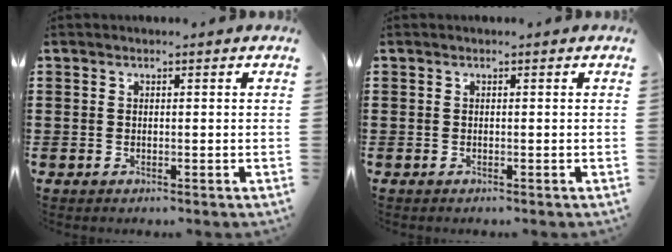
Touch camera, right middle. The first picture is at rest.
{"total": 0.0}